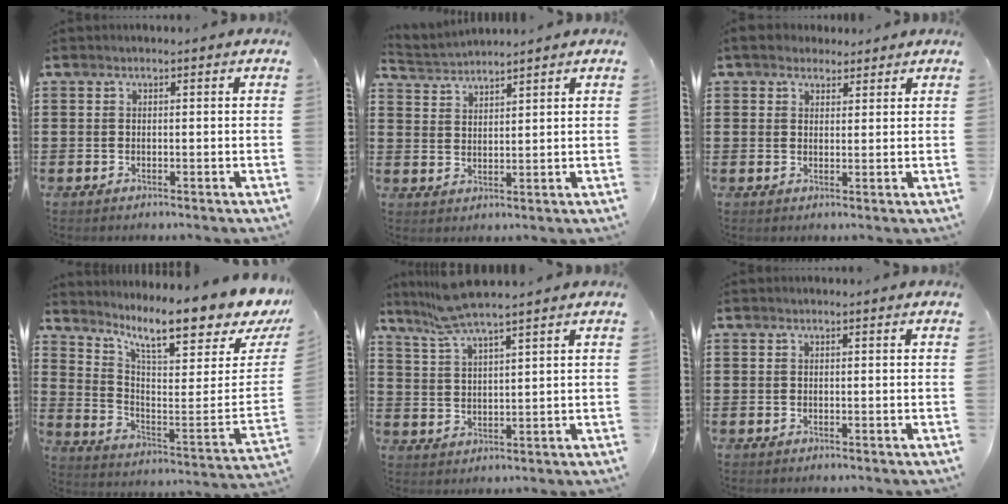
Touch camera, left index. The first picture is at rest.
{"total": 2.5, "force": [2.5, 0.0, -0.3], "torque": [-0.003, -0.008, 0.046]}
{"total": 3.6, "force": [3.0, 1.8, 0.7], "torque": [-0.026, 0.006, 0.056]}
{"total": 11.5, "force": [9.0, 1.3, 7.1], "torque": [-0.139, -0.075, 0.144]}
{"total": 7.1, "force": [5.9, 0.4, 3.8], "torque": [-0.091, -0.012, 0.111]}
{"total": 0.0}